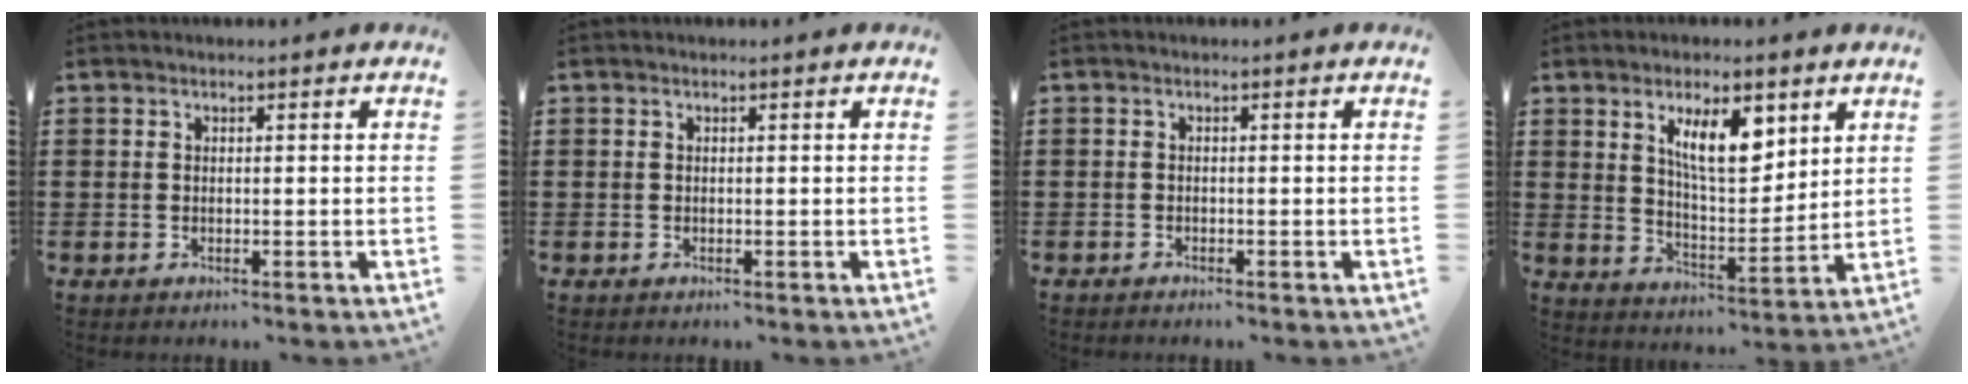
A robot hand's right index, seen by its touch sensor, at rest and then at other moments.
{"total": 0.0}
{"total": 0.7, "force": [-0.6, 0.2, 0.0], "torque": [-0.001, 0.001, -0.014]}
{"total": 9.6, "force": [4.9, 3.6, 7.5], "torque": [-0.133, -0.005, 0.081]}